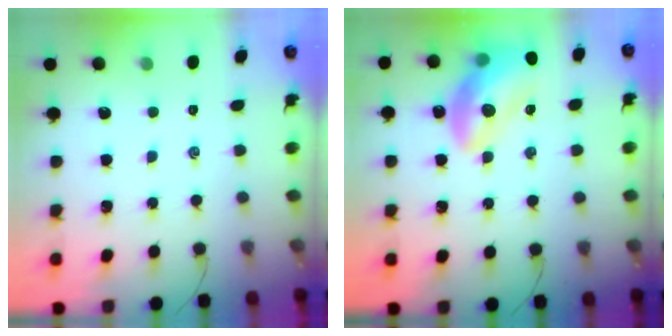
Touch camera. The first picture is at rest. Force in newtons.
{"total": 15.9, "press": 15.6, "slide": 3.1}